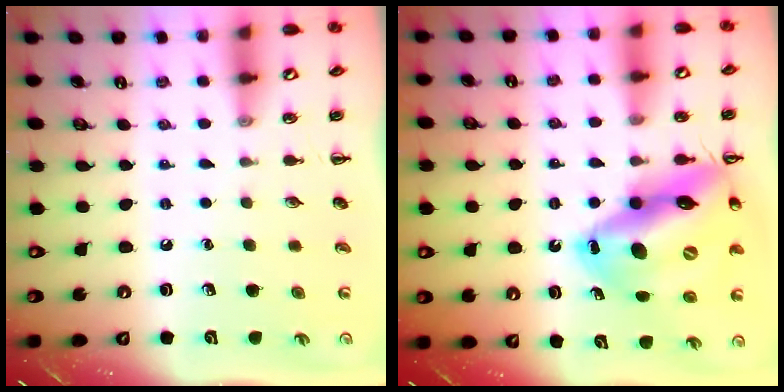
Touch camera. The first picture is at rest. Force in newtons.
{"total": 22.0, "press": 21.4, "slide": 5.4}